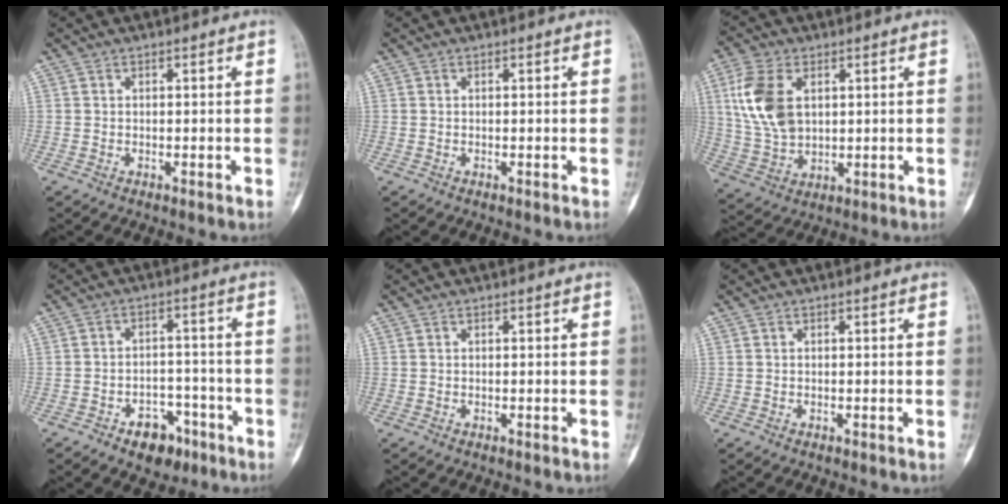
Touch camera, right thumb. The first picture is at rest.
{"total": 0.0}
{"total": 12.1, "force": [3.2, 7.6, 8.9], "torque": [-0.182, -0.004, 0.071]}
{"total": 7.5, "force": [-4.4, 4.8, 3.7], "torque": [-0.026, 0.040, -0.061]}
{"total": 0.0}
{"total": 0.0}